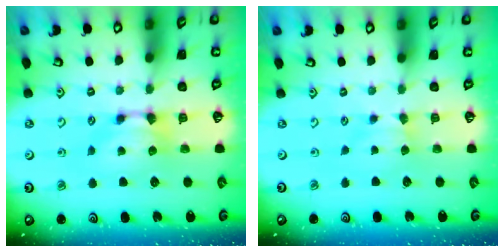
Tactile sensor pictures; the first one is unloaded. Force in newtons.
{"total": 1.9, "press": 1.8, "slide": 0.6}